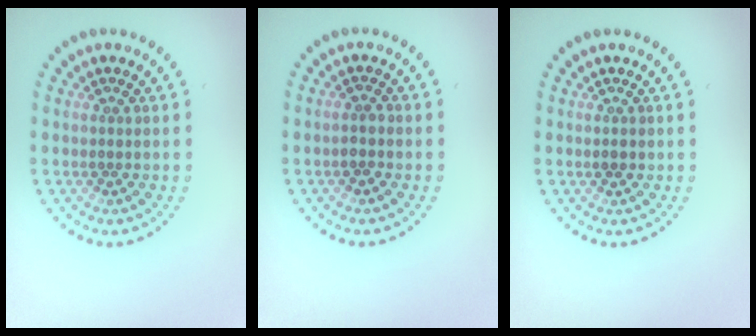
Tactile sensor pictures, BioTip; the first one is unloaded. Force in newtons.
{"total": 1.2, "press": 1.0, "slide": 0.5}
{"total": 0.8, "press": 0.8, "slide": 0.1}